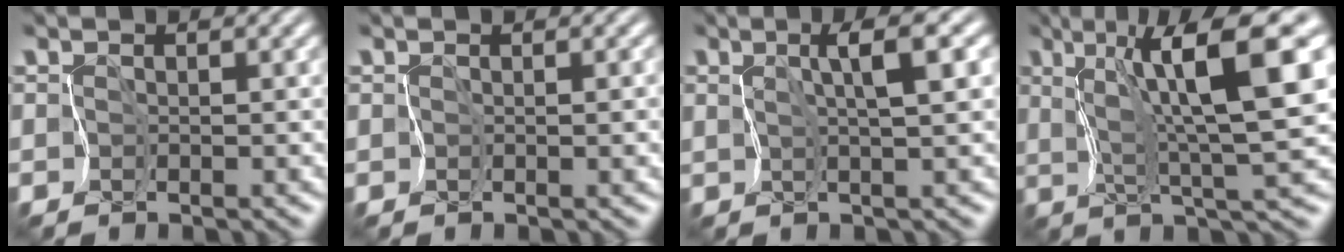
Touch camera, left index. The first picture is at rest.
{"total": 1.7, "force": [-0.5, 0.7, 1.4], "torque": [-0.010, -0.003, -0.001]}
{"total": 3.4, "force": [0.9, 0.3, 3.3], "torque": [-0.055, 0.002, 0.015]}
{"total": 9.7, "force": [3.5, 1.6, 8.9], "torque": [-0.138, 0.003, 0.061]}